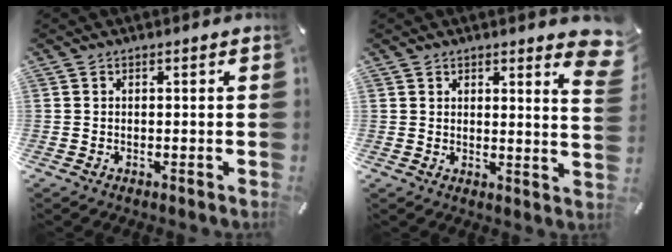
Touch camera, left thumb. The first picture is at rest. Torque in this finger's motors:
{"motor_torque": [0.64, -0.10, 0.33, -0.18, 0.06]}